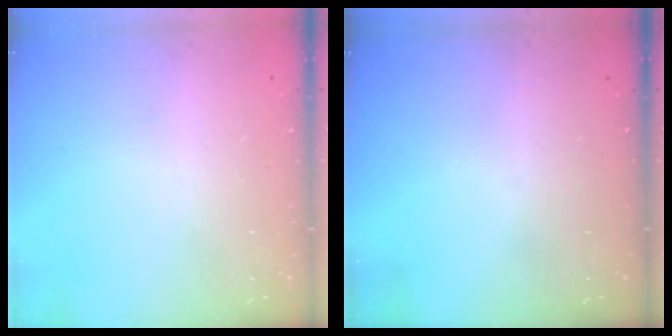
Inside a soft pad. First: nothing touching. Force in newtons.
{"total": 0.0}